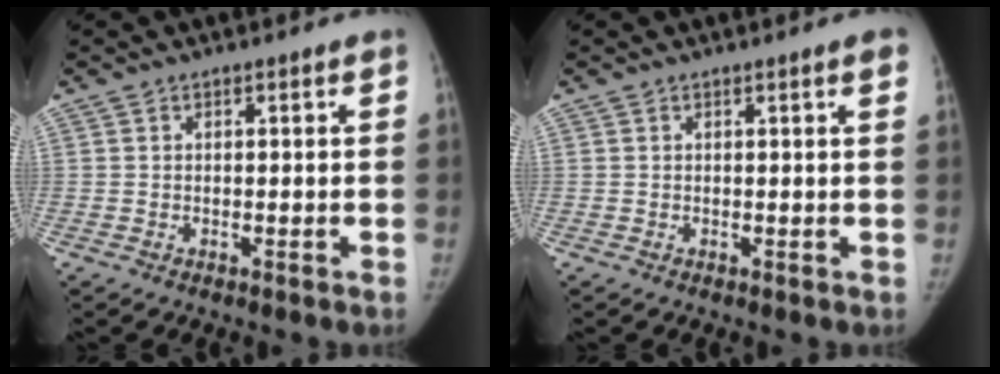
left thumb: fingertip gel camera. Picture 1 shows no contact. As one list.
[{"total": 1.9, "force": [1.1, 0.1, 1.5], "torque": [-0.018, 0.002, 0.011]}]